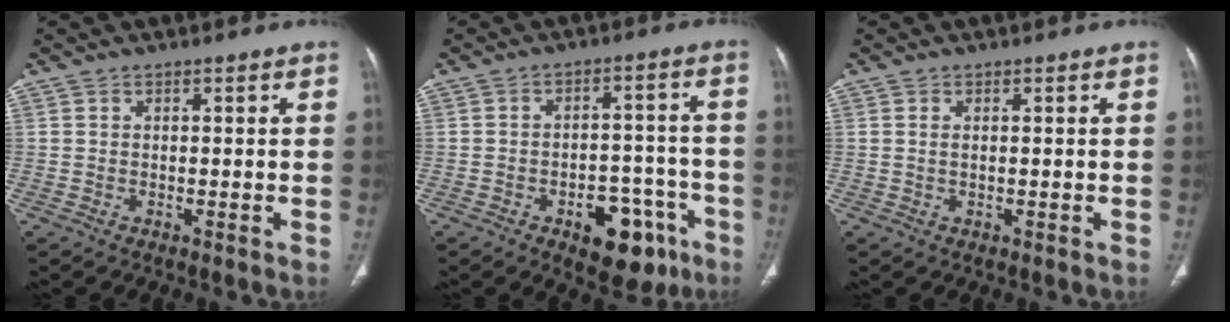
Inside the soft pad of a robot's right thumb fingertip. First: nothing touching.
{"total": 12.7, "force": [-6.5, 7.1, 8.2], "torque": [-0.072, 0.048, -0.081]}
{"total": 0.9, "force": [0.2, 0.4, 0.7], "torque": [-0.021, 0.003, 0.007]}